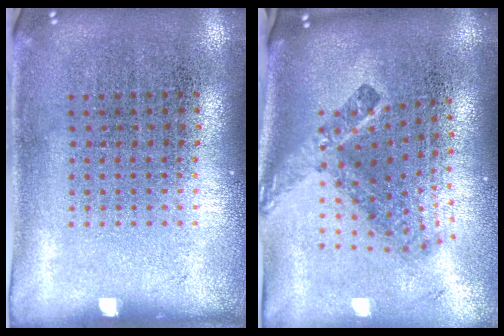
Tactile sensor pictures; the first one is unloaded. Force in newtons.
{"total": 2.5, "press": 1.6, "slide": 2.0}